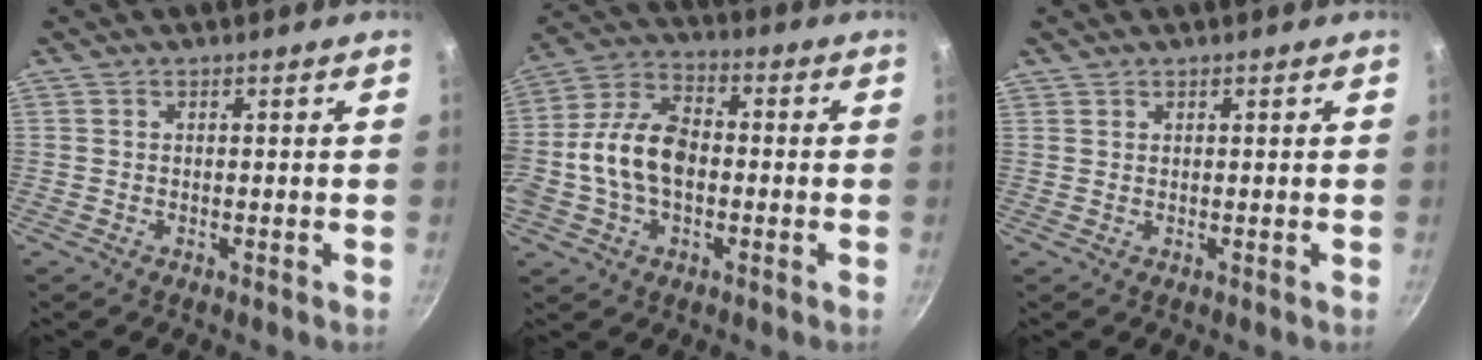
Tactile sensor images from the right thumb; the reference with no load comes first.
{"total": 13.8, "force": [-1.4, 8.9, 10.4], "torque": [-0.179, 0.037, -0.040]}
{"total": 0.6, "force": [0.3, 0.4, -0.1], "torque": [0.008, -0.003, 0.005]}